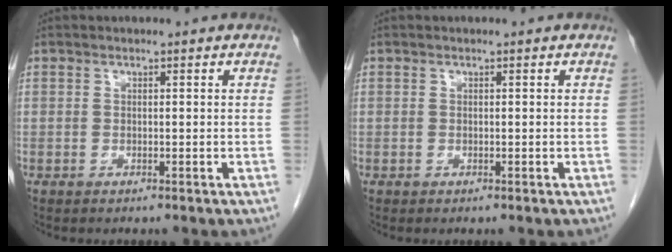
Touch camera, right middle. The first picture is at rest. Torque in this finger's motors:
{"motor_torque": [0.15, -0.10, 0.01, 0.00]}